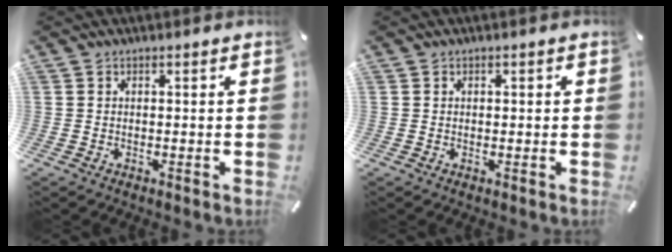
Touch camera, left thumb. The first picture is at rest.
{"total": 0.7, "force": [-0.1, 0.7, 0.2], "torque": [-0.003, 0.004, -0.003]}